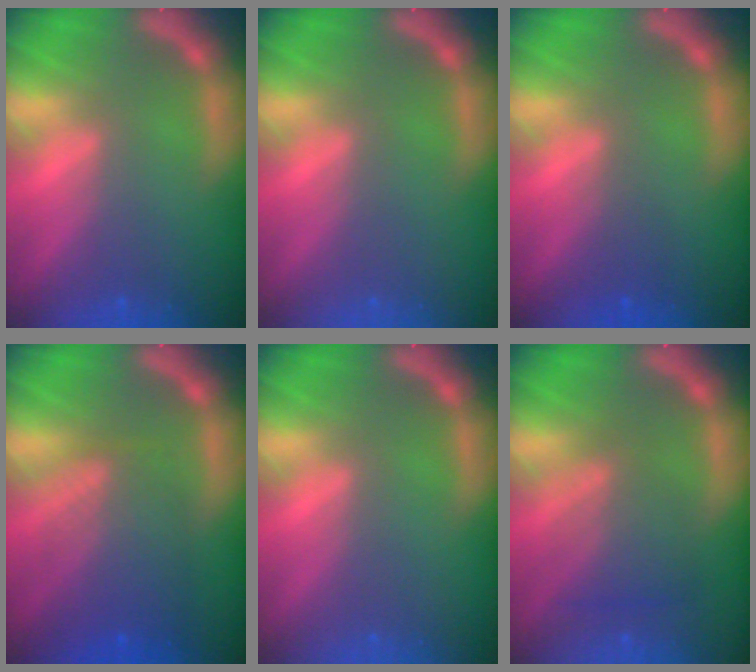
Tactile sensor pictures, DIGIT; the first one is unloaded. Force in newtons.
{"total": 0.0}
{"total": 1.5}
{"total": 6.6}
{"total": 0.0}
{"total": 4.5}